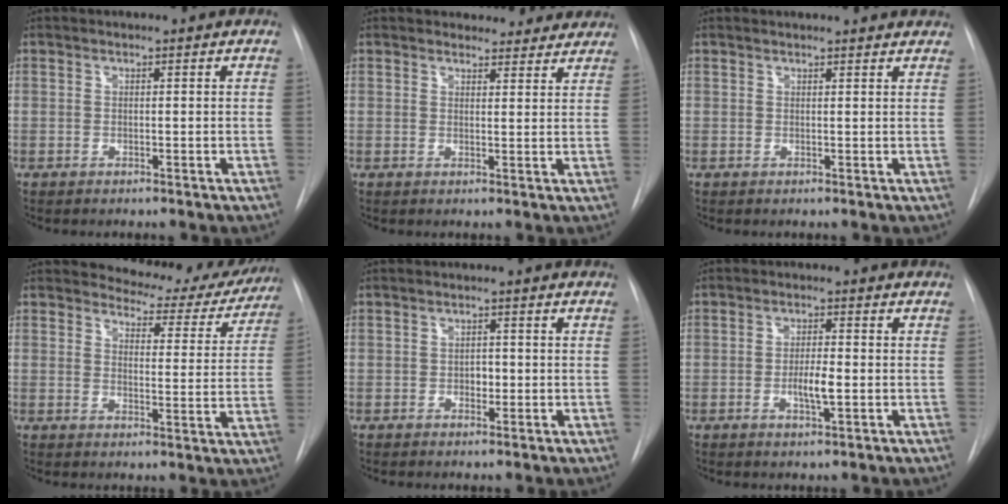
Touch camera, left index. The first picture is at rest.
{"total": 7.7, "force": [7.0, 2.9, 0.8], "torque": [0.022, -0.003, 0.064]}
{"total": 6.4, "force": [6.1, 0.9, 1.3], "torque": [-0.008, 0.009, 0.053]}
{"total": 11.1, "force": [10.5, 3.4, 1.1], "torque": [0.007, -0.035, 0.109]}
{"total": 2.0, "force": [-1.2, 1.1, 1.1], "torque": [-0.014, -0.002, -0.016]}
{"total": 4.0, "force": [-1.7, 0.7, 3.5], "torque": [-0.063, -0.007, -0.025]}